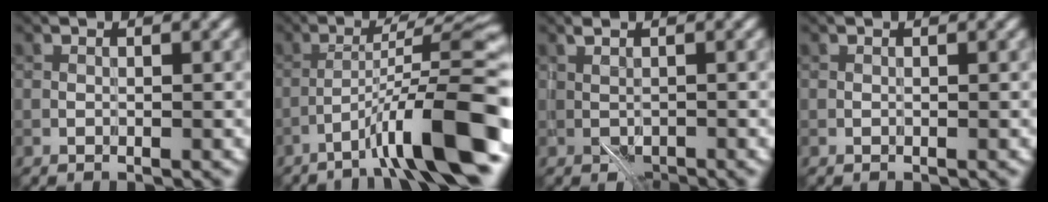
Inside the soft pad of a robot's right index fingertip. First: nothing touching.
{"total": 10.8, "force": [-5.2, 1.1, 9.4], "torque": [-0.137, 0.022, -0.077]}
{"total": 1.4, "force": [-0.5, 0.6, 1.1], "torque": [-0.023, -0.001, -0.007]}
{"total": 0.0}